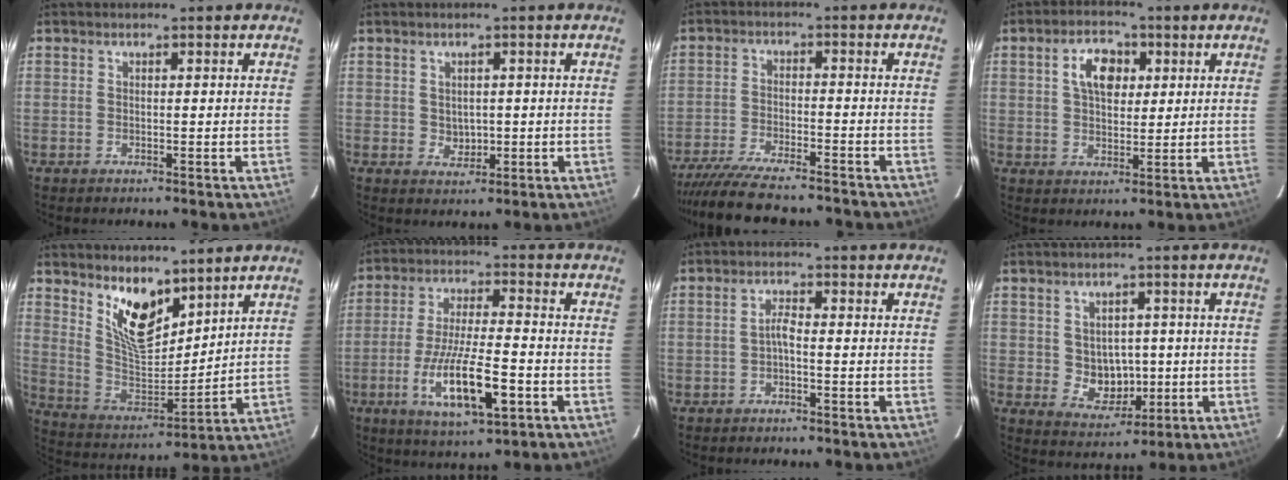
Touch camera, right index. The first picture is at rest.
{"total": 2.9, "force": [0.0, 2.5, 1.4], "torque": [-0.022, 0.004, 0.007]}
{"total": 16.5, "force": [-14.6, 3.1, 7.2], "torque": [-0.151, -0.026, -0.230]}
{"total": 7.2, "force": [2.3, 4.5, 5.1], "torque": [-0.086, 0.021, 0.041]}
{"total": 12.3, "force": [8.3, 5.2, 7.5], "torque": [-0.135, -0.011, 0.167]}
{"total": 13.9, "force": [-5.3, 3.2, 12.5], "torque": [-0.246, -0.020, -0.089]}
{"total": 1.9, "force": [-1.0, 0.3, 1.6], "torque": [-0.034, 0.007, -0.020]}
{"total": 6.6, "force": [-0.2, 5.8, 3.2], "torque": [-0.061, 0.007, 0.014]}